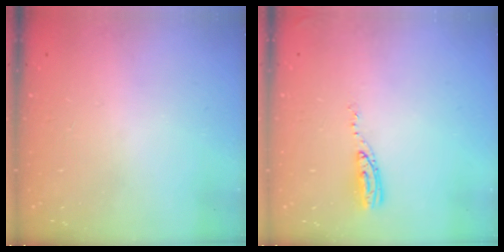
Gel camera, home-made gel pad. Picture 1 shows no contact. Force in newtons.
{"total": 5.9, "press": 5.9, "slide": 0.4}